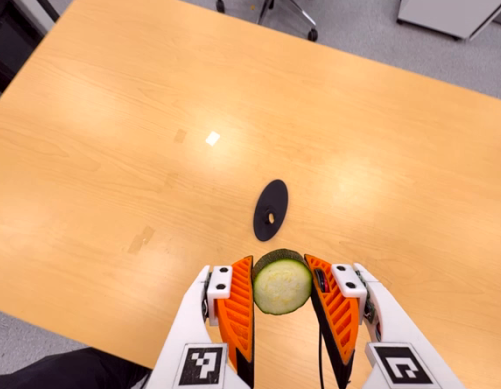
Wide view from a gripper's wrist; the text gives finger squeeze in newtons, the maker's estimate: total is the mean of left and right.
{"total": 9.3, "left": 8.7, "right": 9.8}